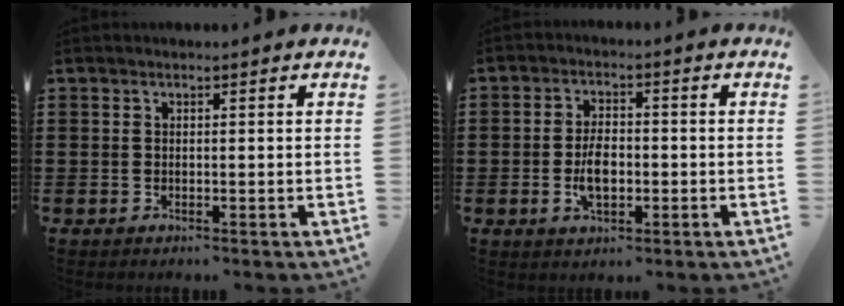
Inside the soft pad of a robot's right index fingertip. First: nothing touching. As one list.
[{"total": 5.0, "force": [-1.0, 2.8, 4.1], "torque": [-0.088, 0.002, -0.020]}]